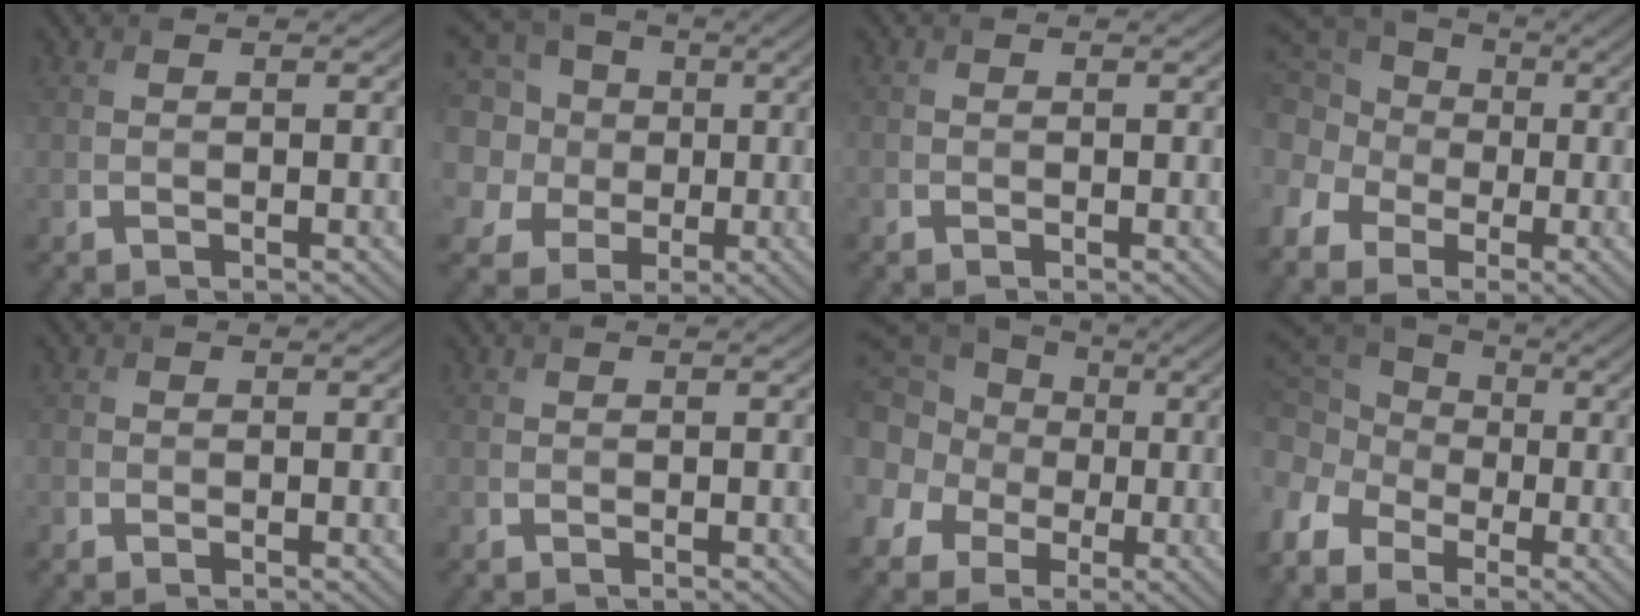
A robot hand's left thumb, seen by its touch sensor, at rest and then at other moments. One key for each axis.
{"total": 13.1, "fx": 2.9, "fy": 11.4, "fz": 5.7, "tx": -0.215, "ty": 0.029, "tz": 0.031}
{"total": 0.5, "fx": -0.4, "fy": 0.4, "fz": -0.1, "tx": 0.003, "ty": -0.004, "tz": -0.009}
{"total": 11.5, "fx": -2.4, "fy": 9.6, "fz": 5.8, "tx": -0.160, "ty": 0.004, "tz": -0.083}
{"total": 0.8, "fx": -0.4, "fy": 0.7, "fz": 0.0, "tx": 0.005, "ty": -0.005, "tz": -0.011}
{"total": 0.0}
{"total": 17.2, "fx": -0.4, "fy": 15.6, "fz": 7.1, "tx": -0.213, "ty": -0.005, "tz": -0.051}
{"total": 11.1, "fx": -5.1, "fy": 7.9, "fz": 5.8, "tx": -0.164, "ty": -0.036, "tz": -0.101}